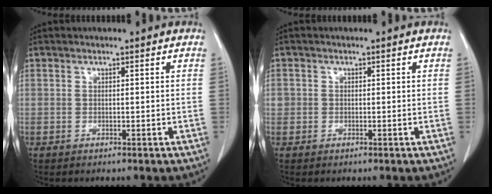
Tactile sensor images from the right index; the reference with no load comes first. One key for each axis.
{"total": 1.3, "fx": 0.1, "fy": 1.3, "fz": 0.2, "tx": 0.007, "ty": 0.005, "tz": -0.001}